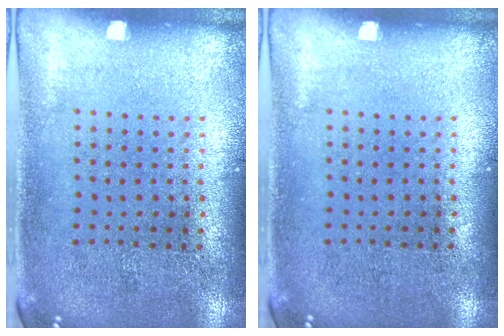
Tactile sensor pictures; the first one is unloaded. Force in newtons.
{"total": 0.0}